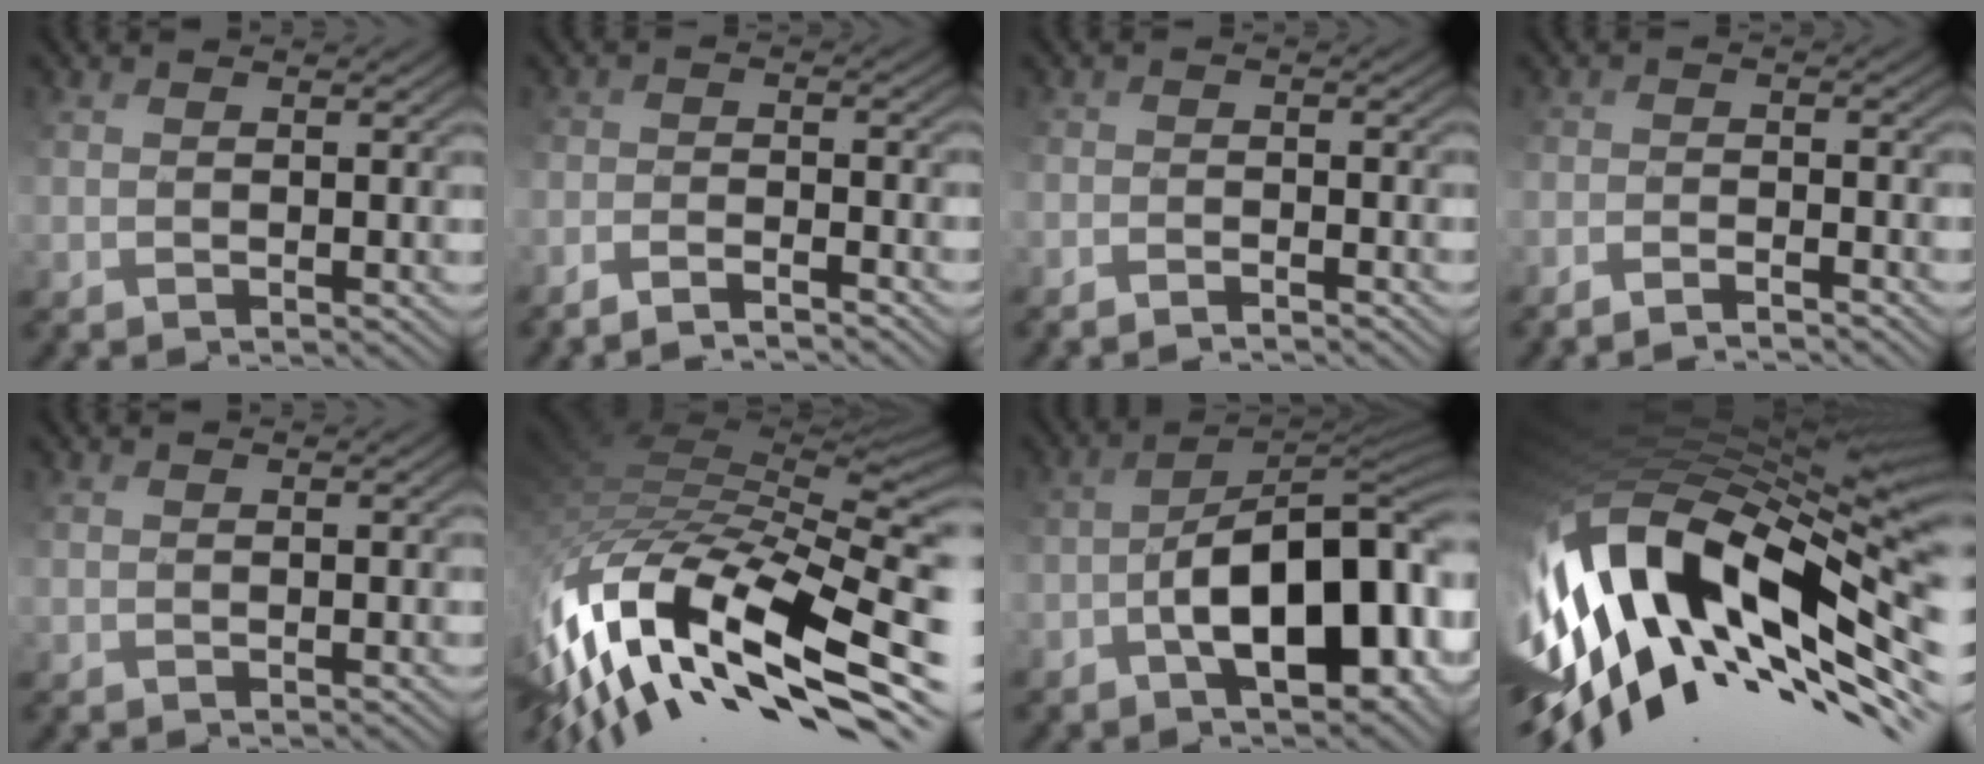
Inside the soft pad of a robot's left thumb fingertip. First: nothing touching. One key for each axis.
{"total": 4.5, "fx": -4.4, "fy": 0.4, "fz": 1.1, "tx": -0.019, "ty": 0.002, "tz": -0.081}
{"total": 2.9, "fx": -2.8, "fy": 0.1, "fz": 0.4, "tx": -0.003, "ty": 0.000, "tz": -0.055}
{"total": 3.9, "fx": -3.8, "fy": 0.2, "fz": 0.8, "tx": -0.014, "ty": 0.002, "tz": -0.072}
{"total": 0.0}
{"total": 16.4, "fx": -4.9, "fy": 6.0, "fz": 14.5, "tx": -0.290, "ty": 0.002, "tz": -0.082}
{"total": 13.6, "fx": -4.9, "fy": 6.4, "fz": 10.9, "tx": -0.147, "ty": -0.006, "tz": -0.077}
{"total": 18.5, "fx": -5.0, "fy": 8.0, "fz": 15.9, "tx": -0.317, "ty": -0.015, "tz": -0.086}